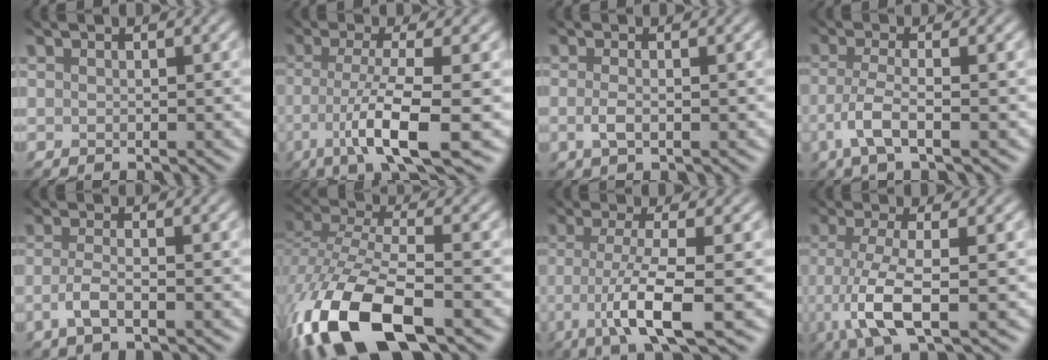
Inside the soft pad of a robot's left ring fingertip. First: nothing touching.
{"total": 7.8, "force": [-3.3, 1.2, 6.9], "torque": [-0.111, -0.010, -0.050]}
{"total": 1.8, "force": [-0.8, 0.4, 1.5], "torque": [-0.031, -0.001, -0.008]}
{"total": 3.4, "force": [-2.0, 0.7, 2.7], "torque": [-0.065, -0.009, -0.029]}
{"total": 2.7, "force": [-1.6, 0.7, 2.0], "torque": [-0.043, -0.005, -0.025]}
{"total": 11.7, "force": [-6.7, 4.8, 8.3], "torque": [-0.206, -0.027, -0.119]}
{"total": 6.8, "force": [-2.5, 1.2, 6.2], "torque": [-0.106, -0.014, -0.038]}
{"total": 5.7, "force": [-2.2, 1.4, 5.1], "torque": [-0.102, -0.014, -0.032]}